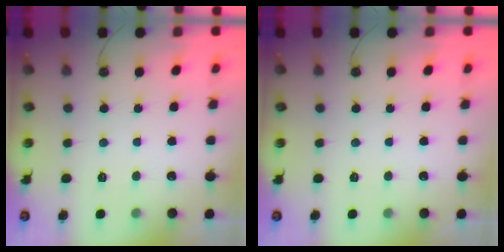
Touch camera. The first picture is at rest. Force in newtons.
{"total": 0.0}